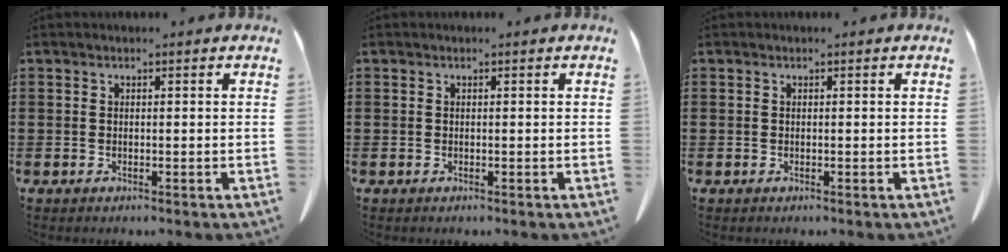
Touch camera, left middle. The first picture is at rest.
{"total": 0.0}
{"total": 0.0}